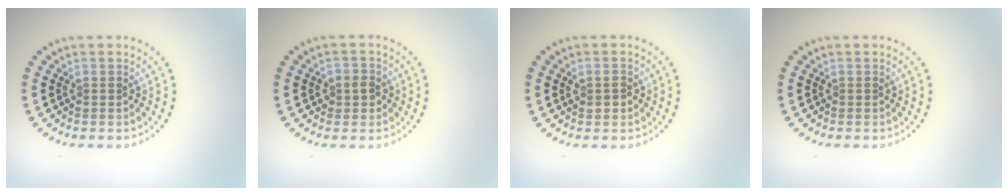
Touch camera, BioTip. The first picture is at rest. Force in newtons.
{"total": 1.9, "press": 1.8, "slide": 0.6}
{"total": 1.4, "press": 1.4, "slide": 0.1}
{"total": 0.0}